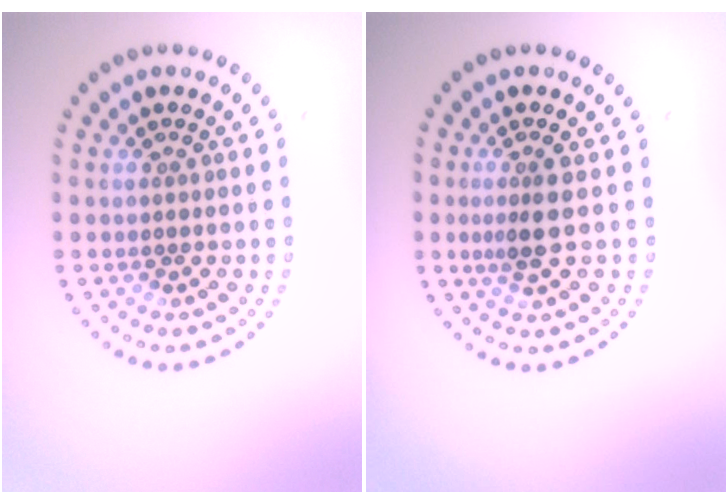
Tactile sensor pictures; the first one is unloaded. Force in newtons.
{"total": 2.2, "press": 1.8, "slide": 1.4}